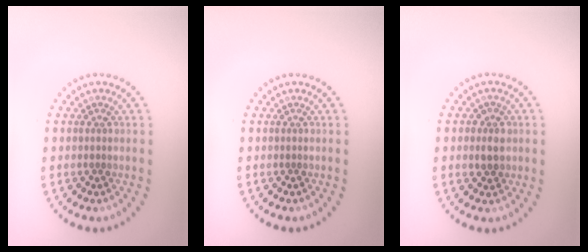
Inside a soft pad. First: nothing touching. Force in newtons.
{"total": 0.0}
{"total": 2.0, "press": 1.9, "slide": 0.6}